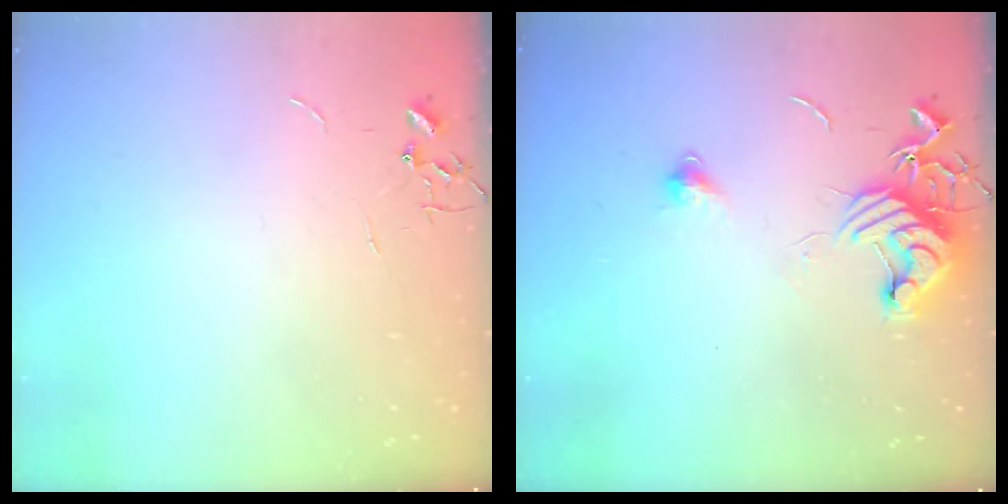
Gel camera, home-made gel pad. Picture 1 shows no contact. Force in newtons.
{"total": 12.2, "press": 12.2, "slide": 1.3}